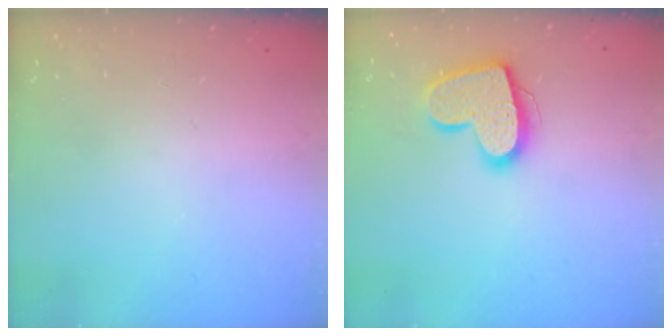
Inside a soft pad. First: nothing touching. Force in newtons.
{"total": 16.5, "press": 16.4, "slide": 1.2}